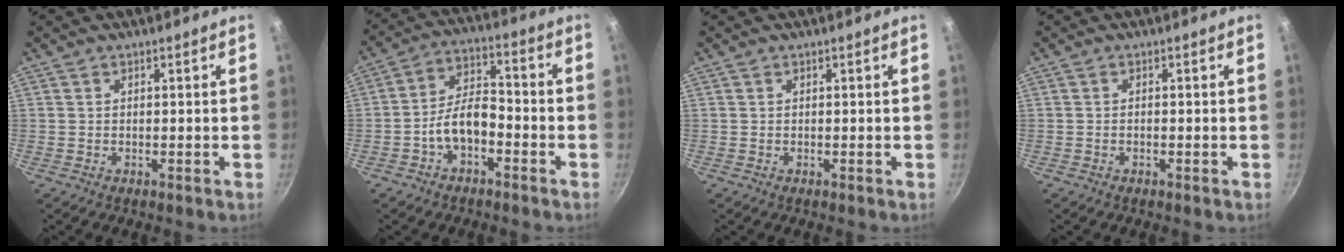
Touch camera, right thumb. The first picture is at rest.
{"total": 8.6, "force": [-3.7, 4.7, 6.1], "torque": [-0.093, 0.051, -0.070]}
{"total": 0.0}
{"total": 0.6, "force": [-0.3, 0.3, 0.4], "torque": [-0.009, 0.005, -0.008]}